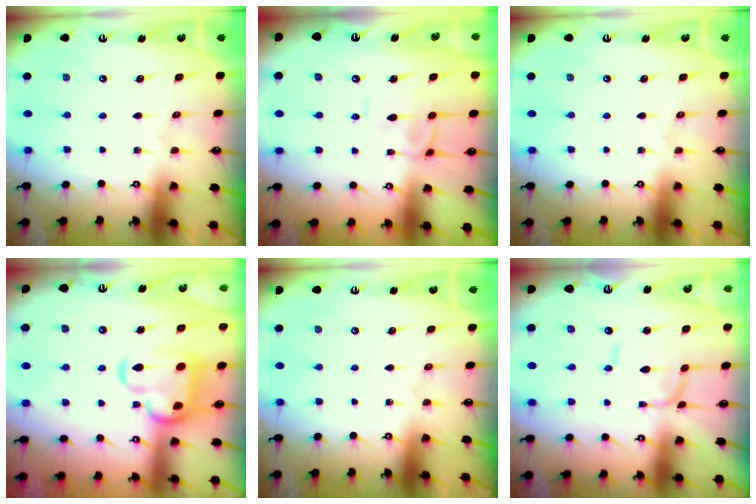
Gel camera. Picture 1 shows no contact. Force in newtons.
{"total": 2.1, "press": 2.0, "slide": 0.4}
{"total": 0.0}
{"total": 7.4, "press": 7.3, "slide": 1.3}
{"total": 0.0}
{"total": 1.0, "press": 1.0, "slide": 0.1}